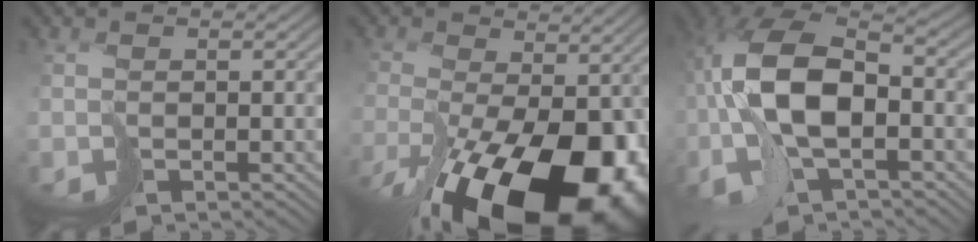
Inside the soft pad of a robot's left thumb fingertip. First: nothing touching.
{"total": 18.5, "force": [-8.1, 9.0, 14.0], "torque": [-0.237, -0.065, -0.087]}
{"total": 11.9, "force": [-0.9, 5.3, 10.6], "torque": [-0.249, 0.011, -0.022]}